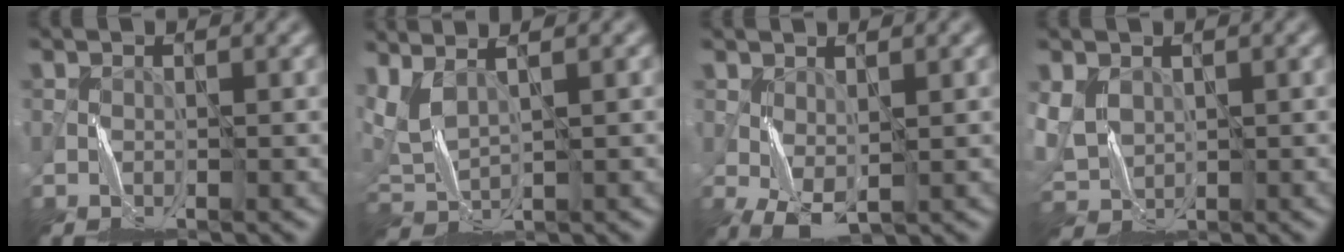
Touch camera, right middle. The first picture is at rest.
{"total": 3.5, "force": [2.4, 0.9, 2.4], "torque": [-0.076, 0.009, 0.055]}
{"total": 2.9, "force": [0.1, 1.4, 2.6], "torque": [-0.069, 0.000, 0.006]}
{"total": 3.8, "force": [1.3, 2.8, 2.2], "torque": [-0.065, -0.003, 0.030]}